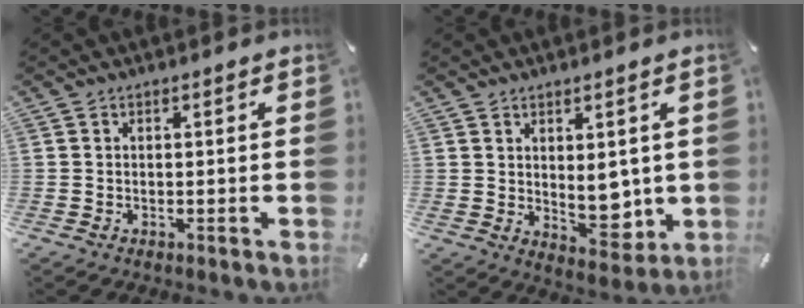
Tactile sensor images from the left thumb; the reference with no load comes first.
{"total": 7.8, "force": [1.2, 5.0, 5.9], "torque": [-0.063, -0.013, 0.022]}